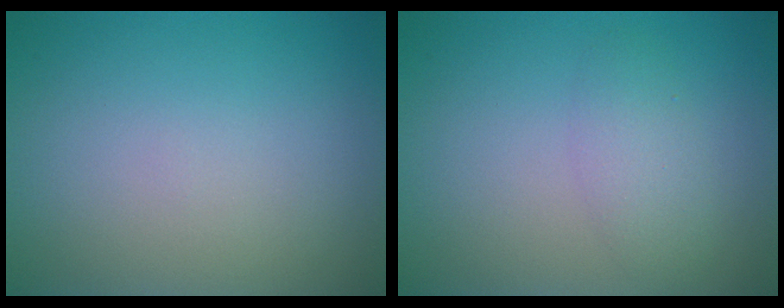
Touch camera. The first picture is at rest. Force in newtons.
{"total": 2.0, "press": 2.0, "slide": 0.1}